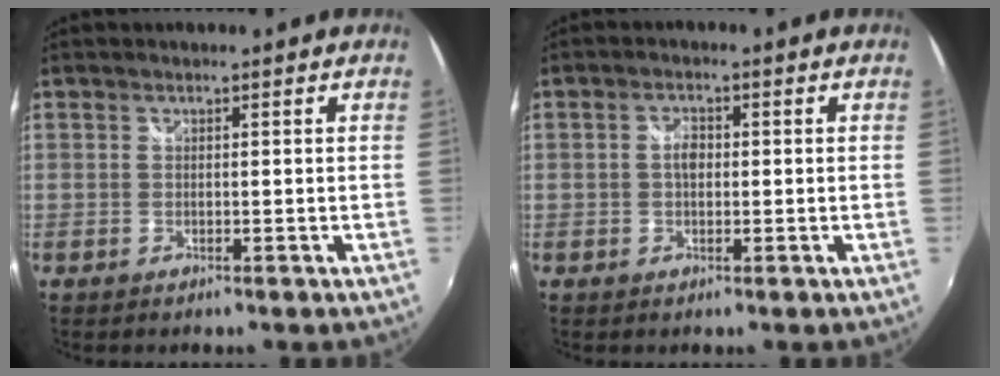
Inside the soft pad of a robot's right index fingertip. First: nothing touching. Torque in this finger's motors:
{"motor_torque": [0.74, 0.04, 0.31, 0.05]}